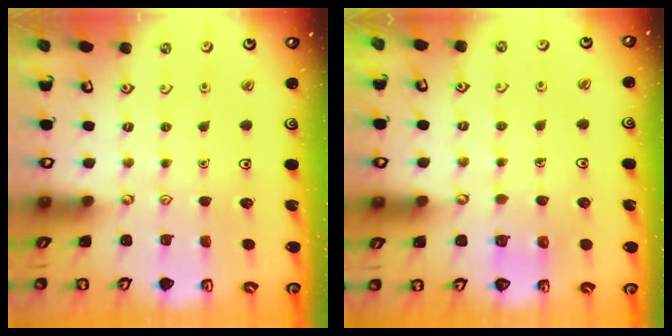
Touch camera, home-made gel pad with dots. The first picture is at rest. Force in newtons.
{"total": 2.7, "press": 2.7, "slide": 0.1}